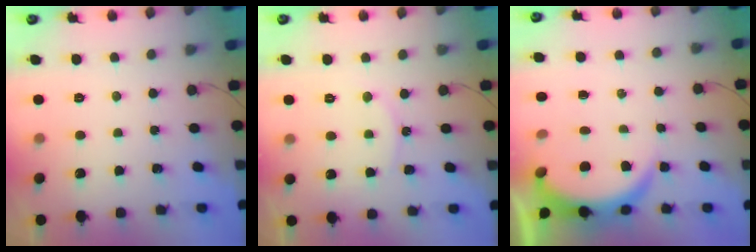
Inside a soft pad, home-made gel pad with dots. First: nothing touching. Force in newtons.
{"total": 7.0, "press": 7.0, "slide": 0.2}
{"total": 5.4, "press": 5.4, "slide": 0.4}